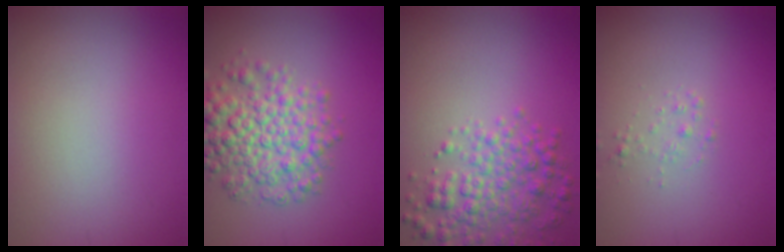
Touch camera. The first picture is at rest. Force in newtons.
{"total": 6.0, "press": 6.0, "slide": 0.1}
{"total": 4.2, "press": 4.2, "slide": 0.1}
{"total": 0.8, "press": 0.8, "slide": 0.0}